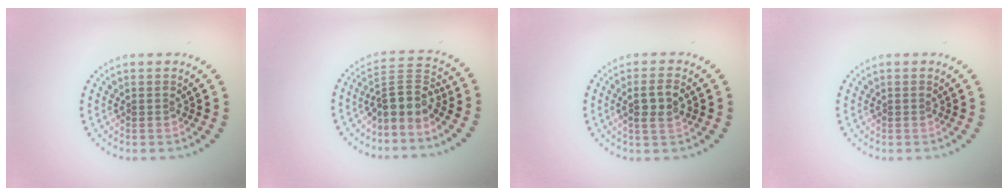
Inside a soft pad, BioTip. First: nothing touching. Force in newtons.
{"total": 3.5, "press": 2.6, "slide": 2.4}
{"total": 2.5, "press": 2.4, "slide": 0.8}
{"total": 0.0}